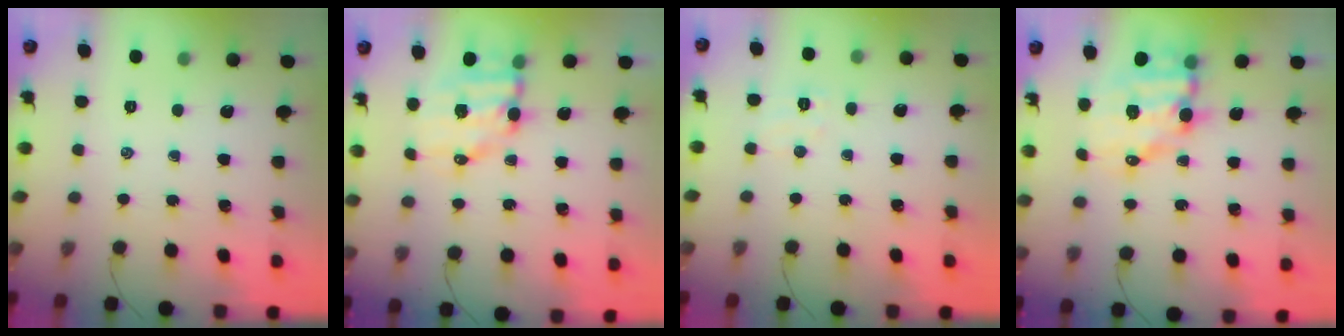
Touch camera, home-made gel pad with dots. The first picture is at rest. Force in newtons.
{"total": 8.6, "press": 8.4, "slide": 1.9}
{"total": 4.9, "press": 4.8, "slide": 1.2}
{"total": 11.5, "press": 11.2, "slide": 2.5}